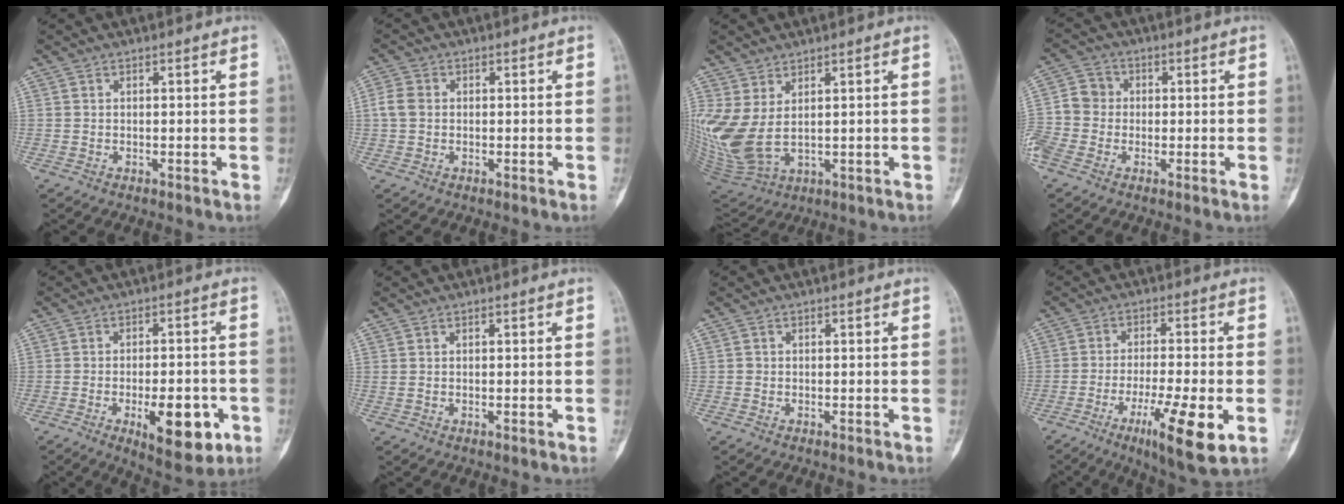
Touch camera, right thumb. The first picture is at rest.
{"total": 3.4, "force": [-0.2, 2.7, 2.0], "torque": [-0.044, 0.006, -0.013]}
{"total": 11.1, "force": [2.3, 6.0, 9.1], "torque": [-0.207, -0.016, 0.068]}
{"total": 8.5, "force": [-2.0, 7.2, 4.0], "torque": [-0.084, 0.017, -0.044]}
{"total": 12.1, "force": [-4.2, 5.0, 10.2], "torque": [-0.121, 0.008, -0.051]}
{"total": 0.5, "force": [0.1, 0.2, 0.5], "torque": [-0.009, 0.000, 0.008]}
{"total": 0.5, "force": [-0.1, 0.5, 0.1], "torque": [0.000, 0.004, -0.003]}
{"total": 12.5, "force": [-4.6, 2.2, 11.4], "torque": [-0.194, -0.006, -0.073]}